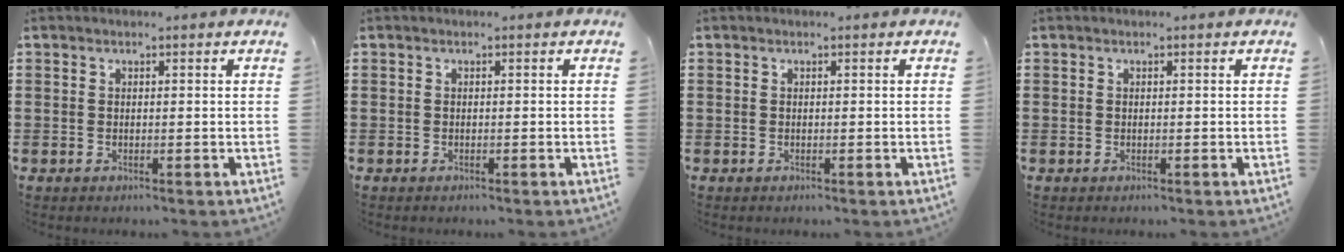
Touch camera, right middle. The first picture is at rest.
{"total": 0.0}
{"total": 0.0}
{"total": 0.0}